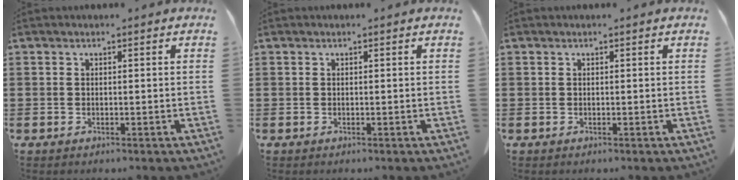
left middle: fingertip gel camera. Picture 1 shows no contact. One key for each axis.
{"total": 0.0}
{"total": 0.0}